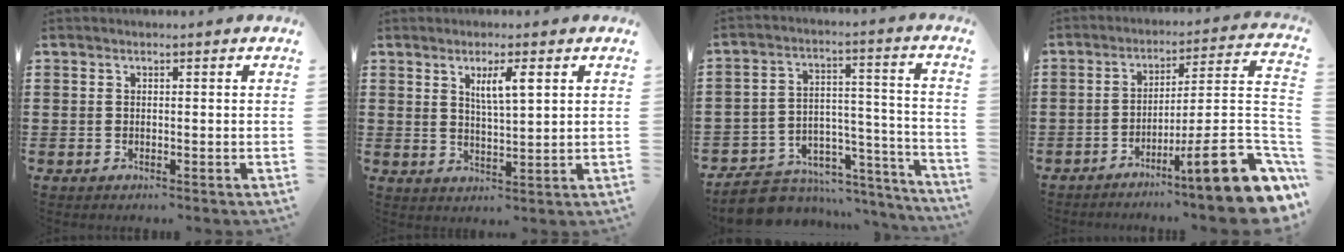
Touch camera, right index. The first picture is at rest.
{"total": 4.1, "force": [1.8, 0.8, 3.6], "torque": [-0.065, 0.003, 0.027]}
{"total": 6.6, "force": [-5.5, 3.4, 1.3], "torque": [-0.033, 0.009, -0.102]}
{"total": 13.1, "force": [-6.3, 1.9, 11.4], "torque": [-0.167, -0.001, -0.108]}